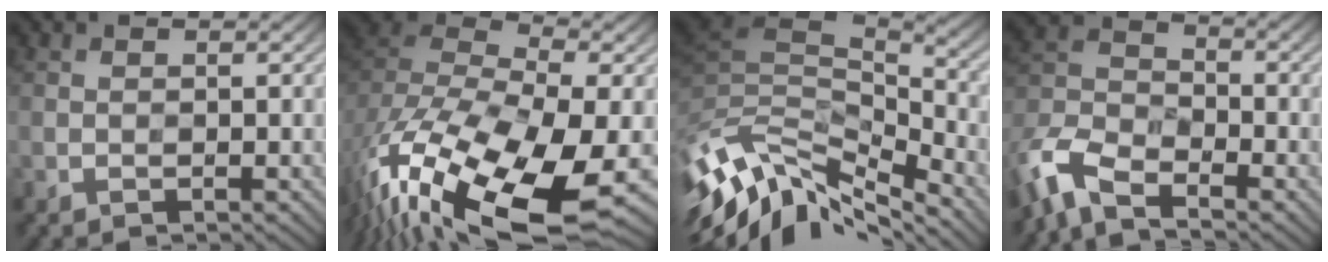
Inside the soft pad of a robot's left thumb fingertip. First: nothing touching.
{"total": 18.7, "force": [-9.2, 8.9, 13.7], "torque": [-0.323, -0.058, -0.136]}
{"total": 13.1, "force": [-7.9, 4.6, 9.4], "torque": [-0.214, -0.009, -0.128]}
{"total": 9.1, "force": [-6.9, 3.4, 4.9], "torque": [-0.112, -0.009, -0.156]}